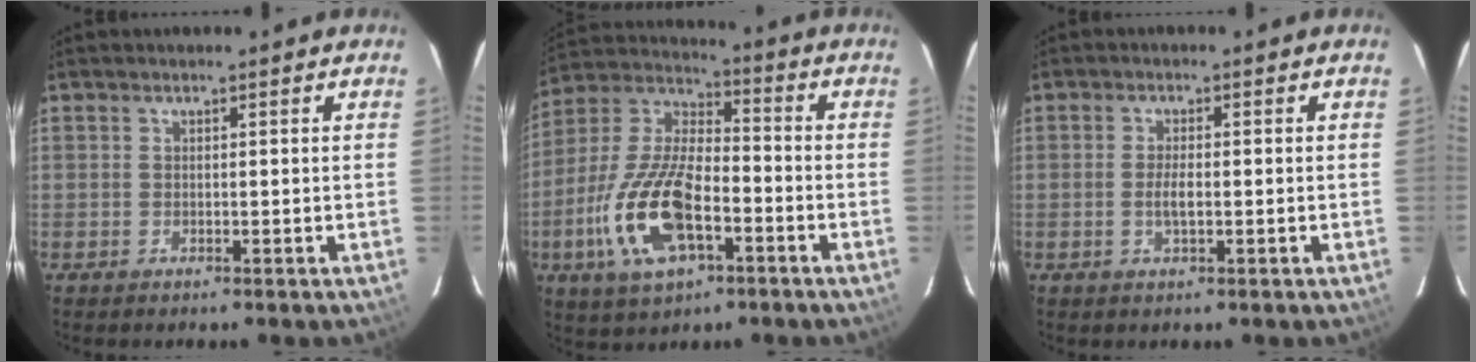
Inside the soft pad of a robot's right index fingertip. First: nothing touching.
{"total": 18.4, "force": [-6.7, 8.2, 15.0], "torque": [-0.323, -0.007, -0.123]}
{"total": 2.6, "force": [-0.5, 0.7, 2.4], "torque": [-0.046, -0.005, -0.009]}